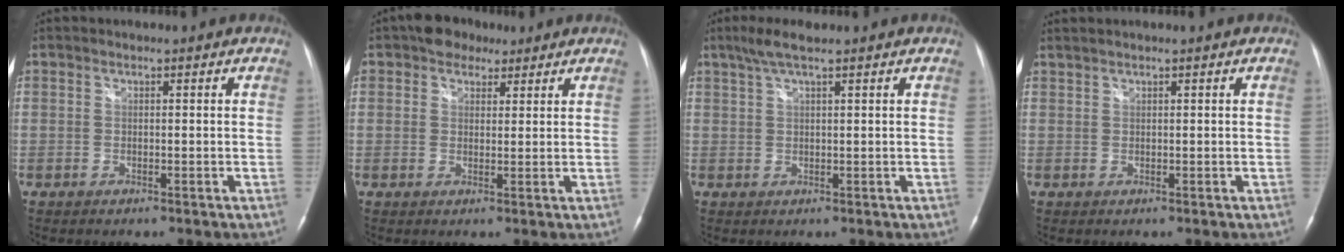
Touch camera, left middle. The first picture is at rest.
{"total": 4.7, "force": [3.1, 3.0, 1.7], "torque": [-0.029, 0.016, 0.052]}
{"total": 3.8, "force": [2.7, 0.3, 2.6], "torque": [-0.060, 0.014, 0.053]}
{"total": 1.0, "force": [0.9, -0.1, 0.4], "torque": [-0.012, 0.011, 0.024]}